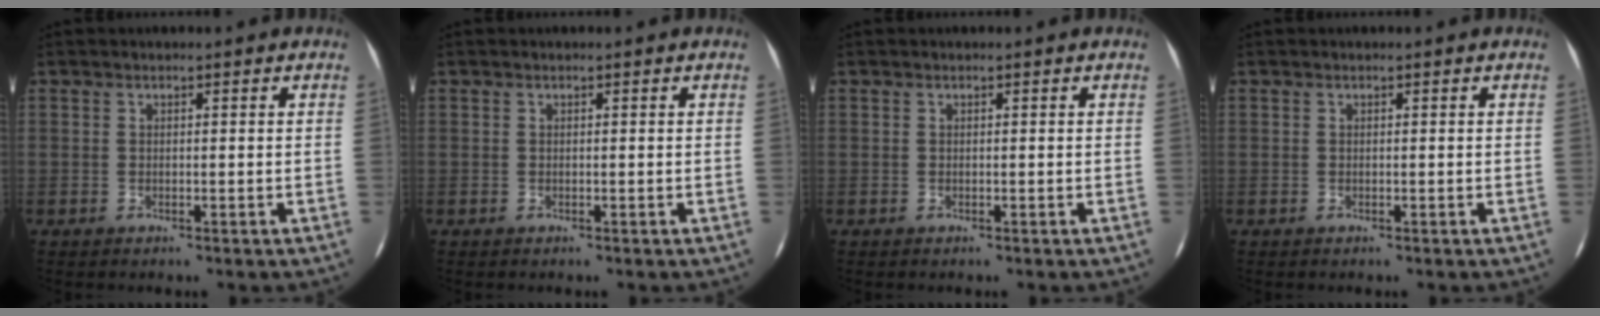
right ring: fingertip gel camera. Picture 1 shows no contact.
{"total": 0.0}
{"total": 0.0}
{"total": 0.0}